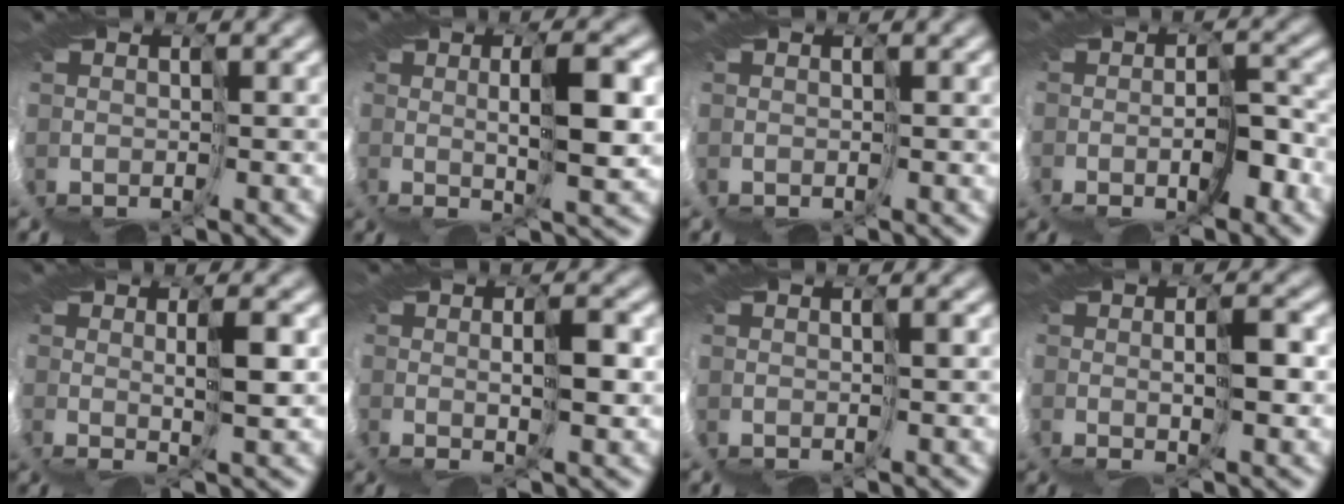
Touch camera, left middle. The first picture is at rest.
{"total": 4.5, "force": [1.6, -0.9, 4.1], "torque": [-0.080, -0.003, 0.026]}
{"total": 0.0}
{"total": 3.0, "force": [-1.7, -0.7, 2.5], "torque": [-0.048, -0.012, -0.031]}
{"total": 3.1, "force": [1.6, -1.0, 2.4], "torque": [-0.051, -0.006, 0.029]}
{"total": 2.9, "force": [1.2, -0.8, 2.6], "torque": [-0.050, 0.000, 0.020]}
{"total": 0.8, "force": [0.2, -0.8, 0.1], "torque": [0.005, -0.002, 0.007]}
{"total": 2.7, "force": [0.9, -0.9, 2.4], "torque": [-0.042, 0.000, 0.015]}